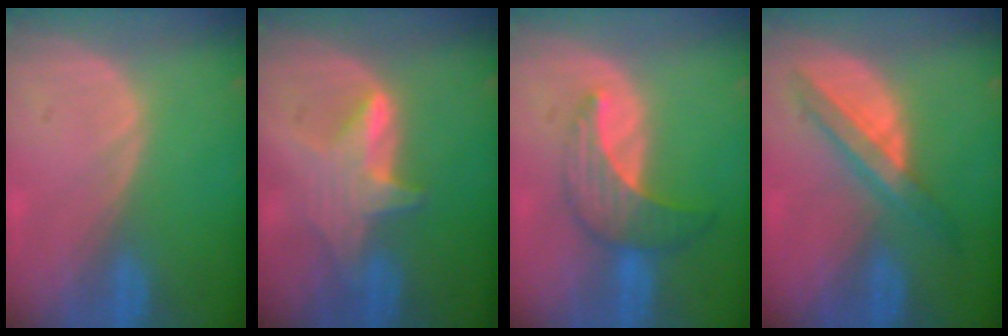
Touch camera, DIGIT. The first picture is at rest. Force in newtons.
{"total": 5.6, "press": 5.6, "slide": 0.4}
{"total": 7.2, "press": 6.4, "slide": 3.2}
{"total": 5.8, "press": 5.6, "slide": 1.3}